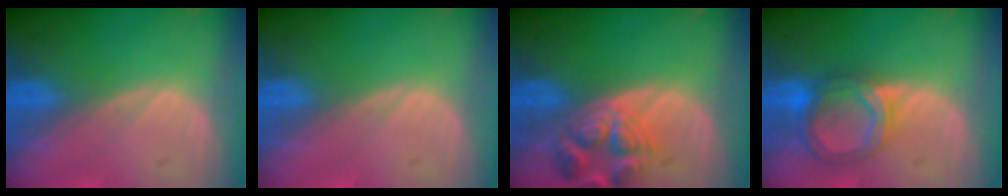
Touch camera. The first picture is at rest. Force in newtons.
{"total": 0.5, "press": 0.0, "slide": 0.5}
{"total": 6.9, "press": 6.3, "slide": 2.7}
{"total": 6.5, "press": 5.7, "slide": 3.1}